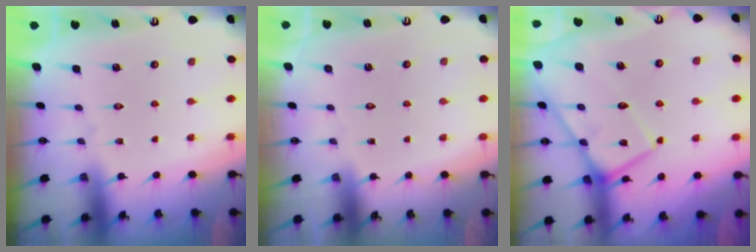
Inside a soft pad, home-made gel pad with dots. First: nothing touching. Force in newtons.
{"total": 1.7, "press": 1.7, "slide": 0.1}
{"total": 12.9, "press": 12.8, "slide": 1.3}